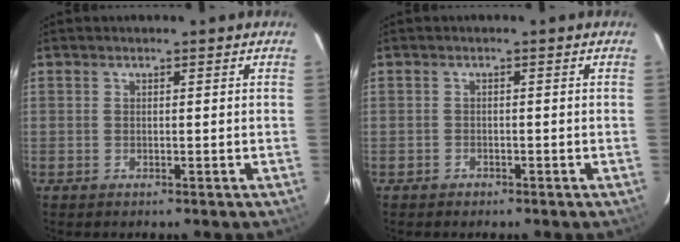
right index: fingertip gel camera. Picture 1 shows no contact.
{"total": 1.2, "force": [-0.9, 0.8, 0.0], "torque": [-0.004, 0.005, -0.014]}